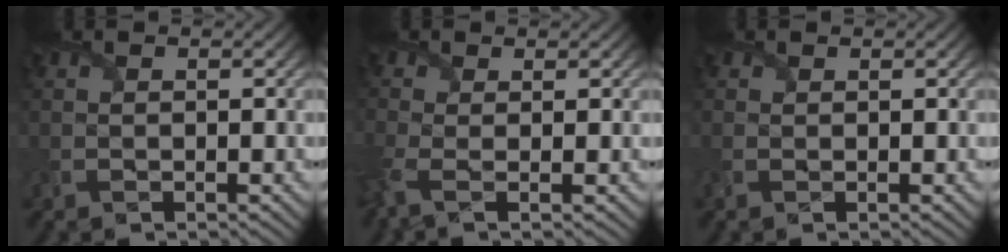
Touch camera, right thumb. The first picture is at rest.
{"total": 3.4, "force": [-0.9, 1.5, 2.9], "torque": [-0.085, -0.010, -0.025]}
{"total": 0.9, "force": [0.3, 0.7, 0.5], "torque": [-0.014, 0.002, 0.005]}